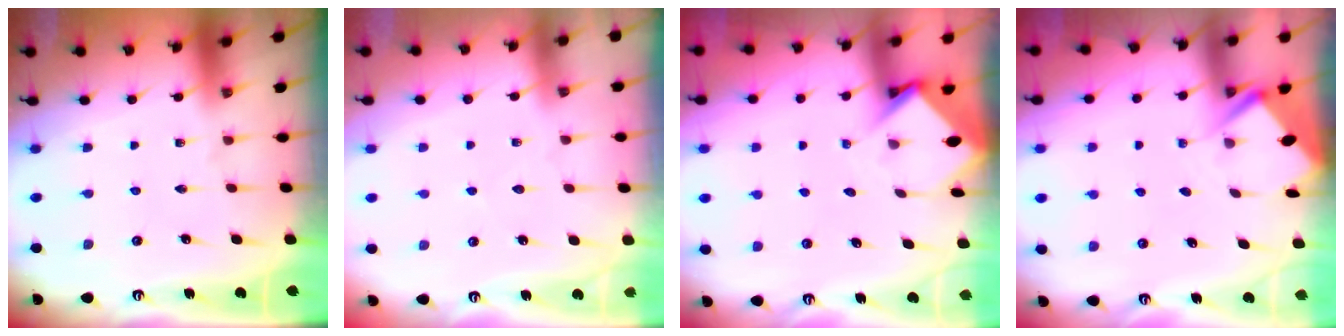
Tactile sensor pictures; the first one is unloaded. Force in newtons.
{"total": 2.3, "press": 2.3, "slide": 0.3}
{"total": 3.6, "press": 3.5, "slide": 0.2}
{"total": 2.6, "press": 2.6, "slide": 0.1}